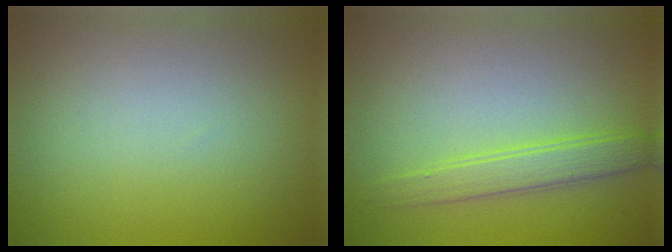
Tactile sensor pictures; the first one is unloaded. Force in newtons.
{"total": 2.5, "press": 2.5, "slide": 0.1}